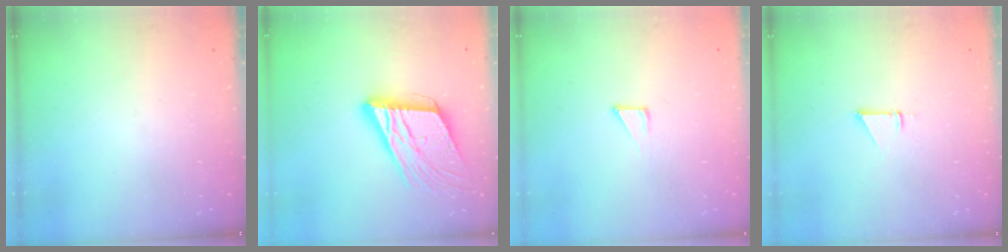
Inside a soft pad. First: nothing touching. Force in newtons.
{"total": 16.9, "press": 16.5, "slide": 3.6}
{"total": 2.1, "press": 2.1, "slide": 0.1}
{"total": 1.5, "press": 1.5, "slide": 0.0}